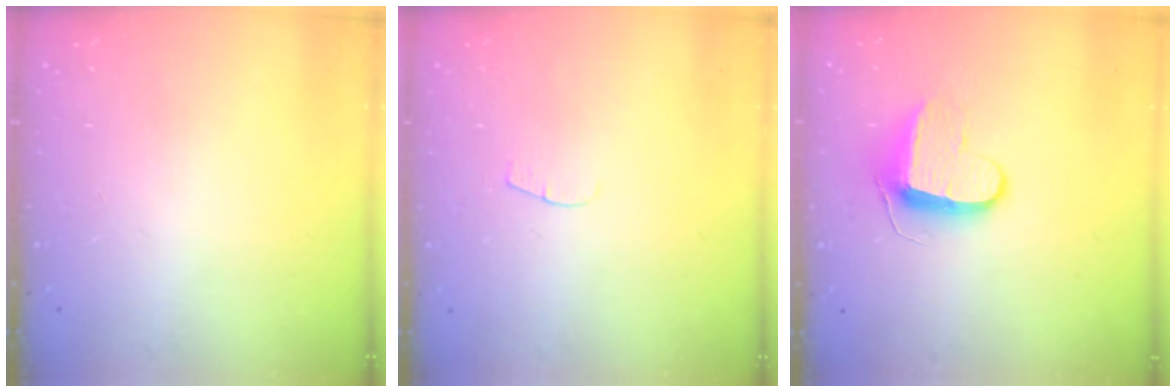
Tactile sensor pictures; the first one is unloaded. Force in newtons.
{"total": 4.1, "press": 4.1, "slide": 0.4}
{"total": 9.6, "press": 9.6, "slide": 0.3}